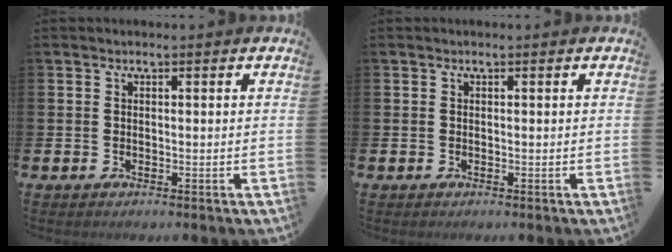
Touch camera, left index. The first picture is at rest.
{"total": 0.0}